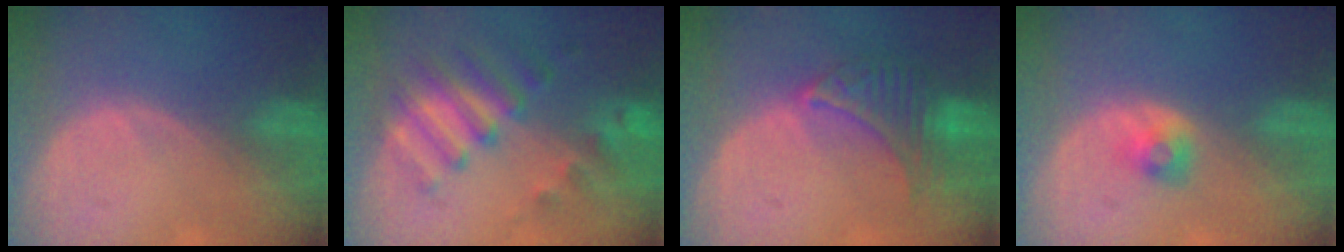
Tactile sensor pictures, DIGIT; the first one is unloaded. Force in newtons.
{"total": 8.0, "press": 7.7, "slide": 2.3}
{"total": 6.6, "press": 6.5, "slide": 0.6}
{"total": 2.3, "press": 2.2, "slide": 0.5}